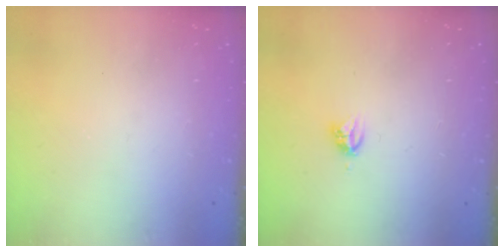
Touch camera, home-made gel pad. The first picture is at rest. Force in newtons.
{"total": 3.9, "press": 3.9, "slide": 0.4}